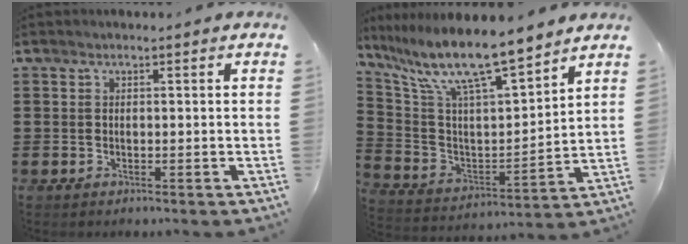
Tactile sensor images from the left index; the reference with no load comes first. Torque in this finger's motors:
{"motor_torque": [2.07, -0.07, 0.79, 0.21]}